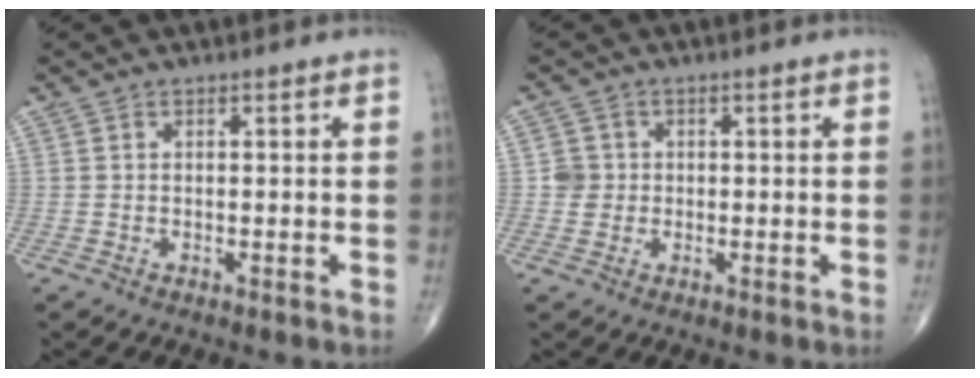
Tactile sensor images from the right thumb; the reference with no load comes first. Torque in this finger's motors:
{"motor_torque": [-0.05, 0.16, 0.24, 0.12, -0.02]}